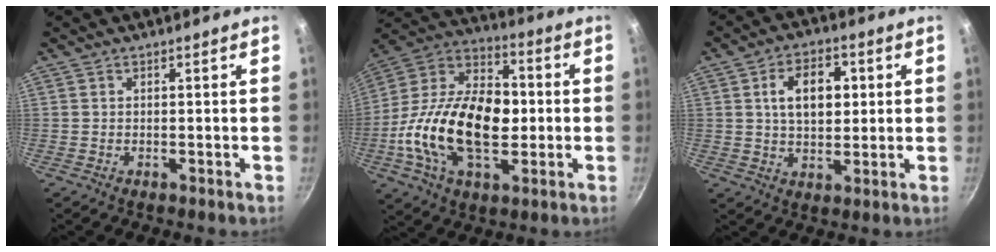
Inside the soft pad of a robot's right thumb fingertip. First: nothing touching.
{"total": 25.0, "force": [-2.5, 15.0, 19.8], "torque": [-0.336, 0.035, -0.058]}
{"total": 10.0, "force": [2.0, 6.4, 7.4], "torque": [-0.099, 0.003, 0.030]}